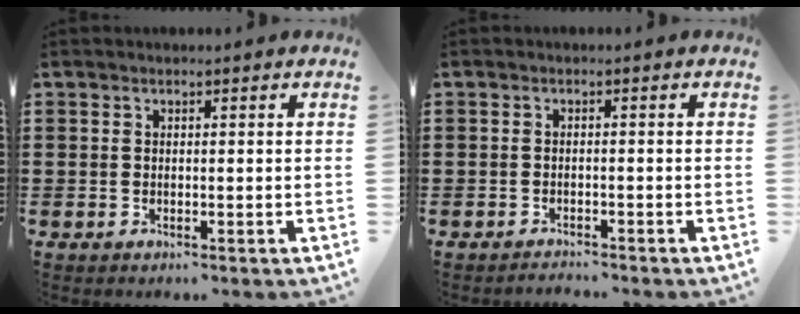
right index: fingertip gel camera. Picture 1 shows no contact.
{"total": 1.2, "force": [-1.2, 0.0, 0.0], "torque": [-0.003, 0.002, -0.025]}